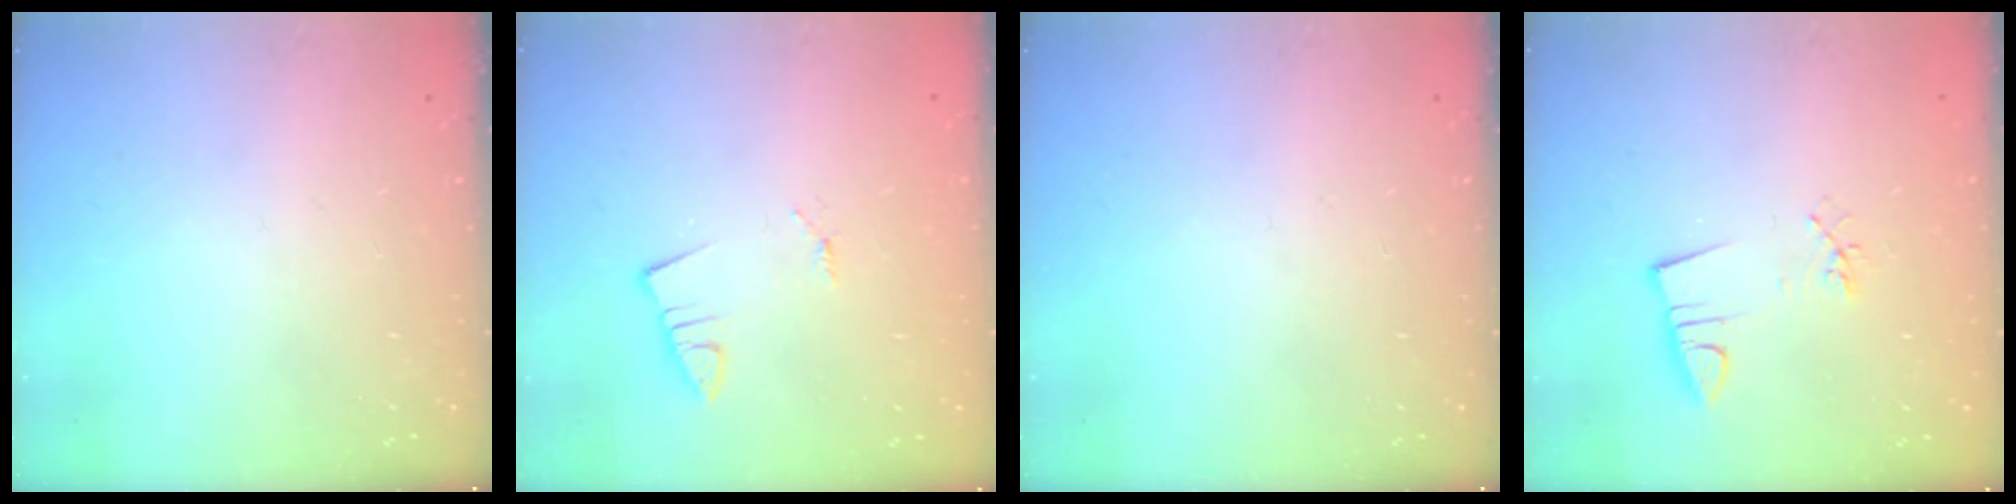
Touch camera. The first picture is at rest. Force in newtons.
{"total": 1.2, "press": 1.2, "slide": 0.1}
{"total": 0.0}
{"total": 2.9, "press": 1.3, "slide": 2.6}